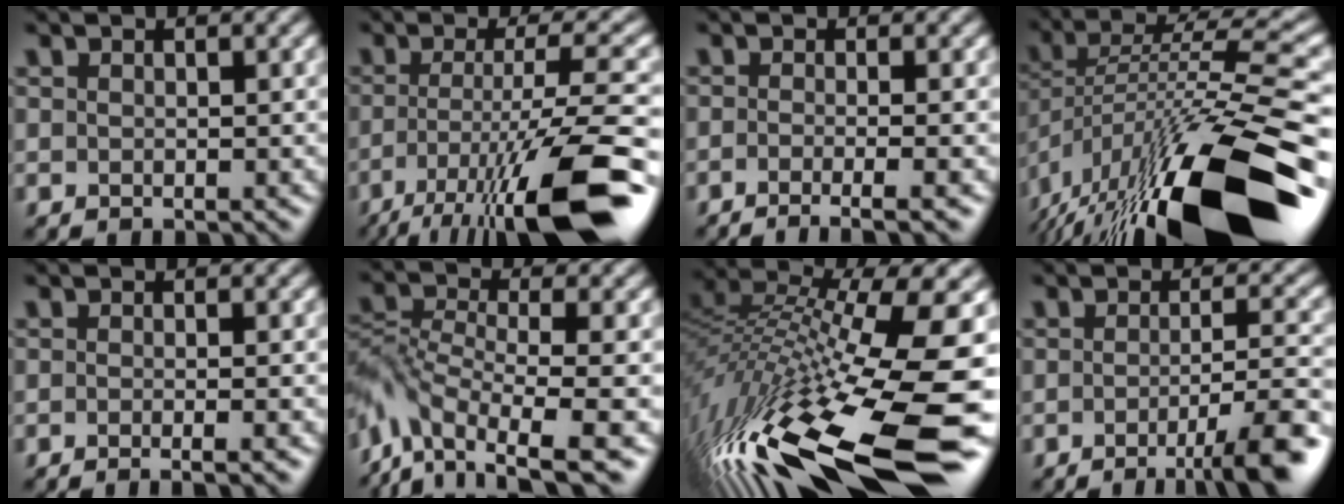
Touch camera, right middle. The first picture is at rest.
{"total": 13.1, "force": [-7.1, 2.9, 10.6], "torque": [-0.176, -0.005, -0.119]}
{"total": 4.0, "force": [-1.9, 1.1, 3.3], "torque": [-0.031, -0.006, -0.041]}
{"total": 17.3, "force": [-7.7, 5.2, 14.5], "torque": [-0.254, 0.009, -0.138]}
{"total": 2.7, "force": [-0.7, 1.1, 2.3], "torque": [-0.006, -0.005, -0.027]}
{"total": 7.1, "force": [-4.4, 2.7, 4.8], "torque": [-0.096, -0.012, -0.087]}
{"total": 17.4, "force": [-5.4, 4.6, 15.9], "torque": [-0.324, -0.017, -0.079]}
{"total": 6.6, "force": [-3.1, 1.3, 5.6], "torque": [-0.074, 0.002, -0.048]}